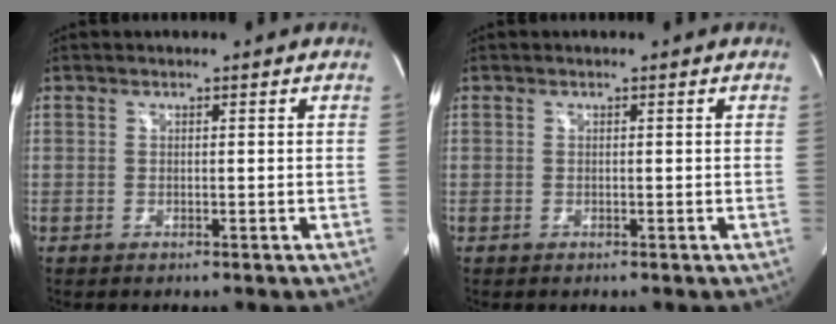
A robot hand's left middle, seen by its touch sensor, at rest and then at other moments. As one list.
[{"total": 0.0}]